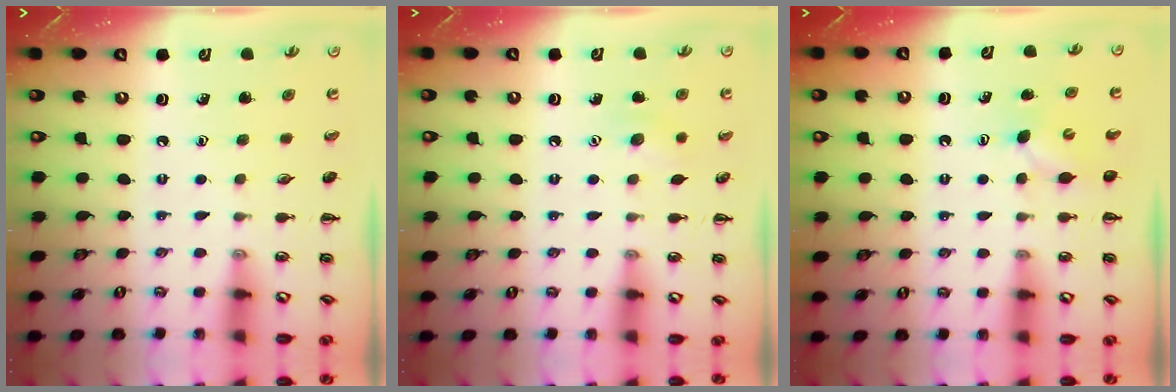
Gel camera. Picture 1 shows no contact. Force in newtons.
{"total": 6.3, "press": 6.0, "slide": 1.9}
{"total": 3.5, "press": 3.4, "slide": 0.8}